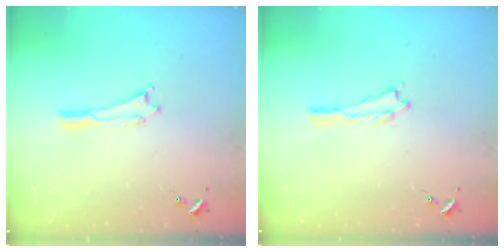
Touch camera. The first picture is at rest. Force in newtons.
{"total": 0.0}